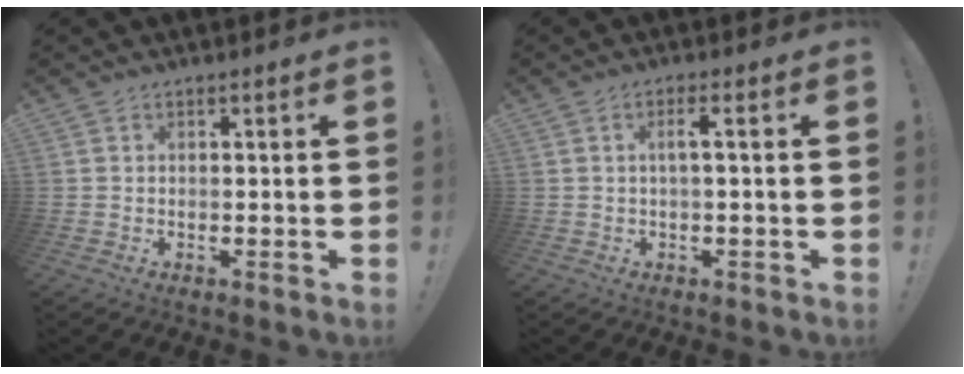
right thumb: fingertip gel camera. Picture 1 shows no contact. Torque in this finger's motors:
{"motor_torque": [-0.10, 0.00, 0.05, 0.19, 0.01]}